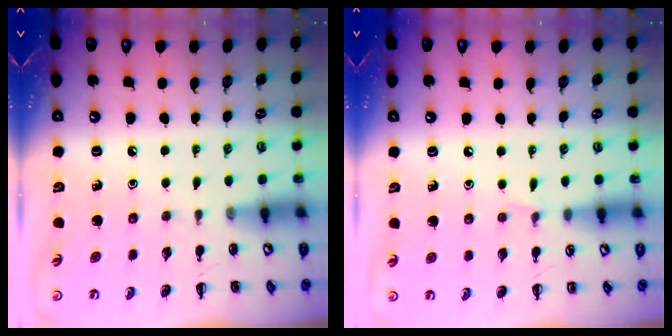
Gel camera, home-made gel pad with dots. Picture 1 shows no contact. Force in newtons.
{"total": 3.5, "press": 3.3, "slide": 1.2}